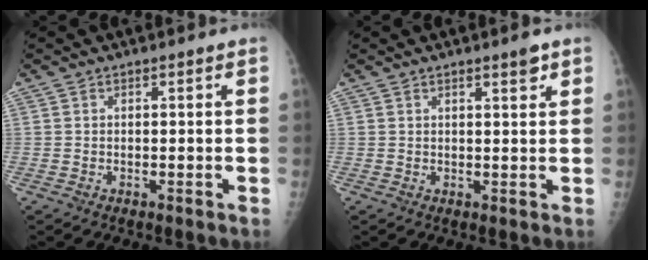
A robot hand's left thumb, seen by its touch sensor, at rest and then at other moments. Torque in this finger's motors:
{"motor_torque": [0.06, 0.18, 0.07, 0.06, 0.02]}